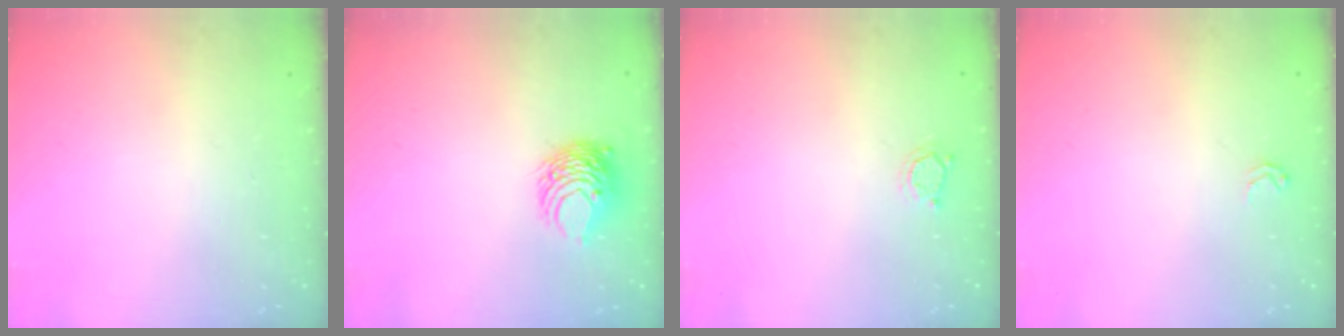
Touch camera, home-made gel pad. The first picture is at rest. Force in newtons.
{"total": 8.2, "press": 8.1, "slide": 1.1}
{"total": 2.6, "press": 2.6, "slide": 0.3}
{"total": 2.5, "press": 2.5, "slide": 0.3}